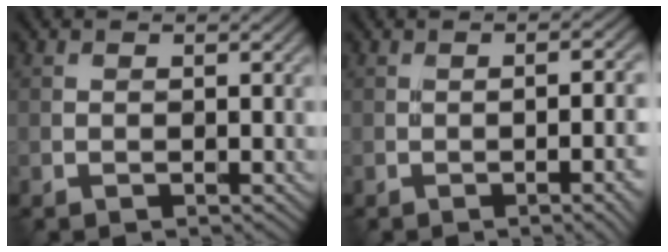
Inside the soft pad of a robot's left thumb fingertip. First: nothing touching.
{"total": 6.0, "force": [-1.7, 1.4, 5.6], "torque": [-0.067, -0.001, -0.018]}